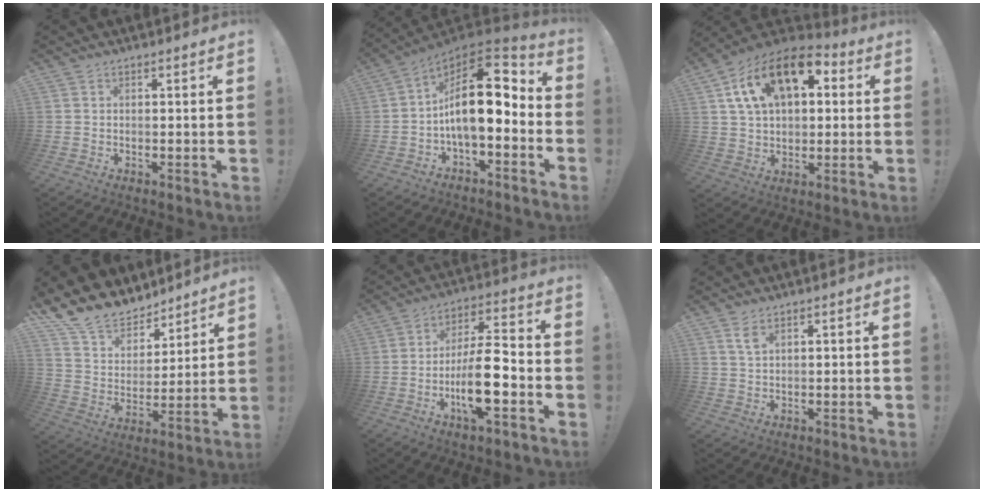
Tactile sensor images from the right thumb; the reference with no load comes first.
{"total": 17.2, "force": [1.4, 7.8, 15.3], "torque": [-0.255, -0.003, 0.023]}
{"total": 17.9, "force": [7.4, 10.7, 12.2], "torque": [-0.197, -0.020, 0.135]}
{"total": 14.8, "force": [12.6, 7.1, 2.9], "torque": [-0.073, -0.101, 0.237]}
{"total": 14.9, "force": [-4.6, 4.6, 13.4], "torque": [-0.250, 0.014, -0.079]}
{"total": 3.4, "force": [1.8, 1.4, 2.4], "torque": [-0.044, -0.004, 0.032]}